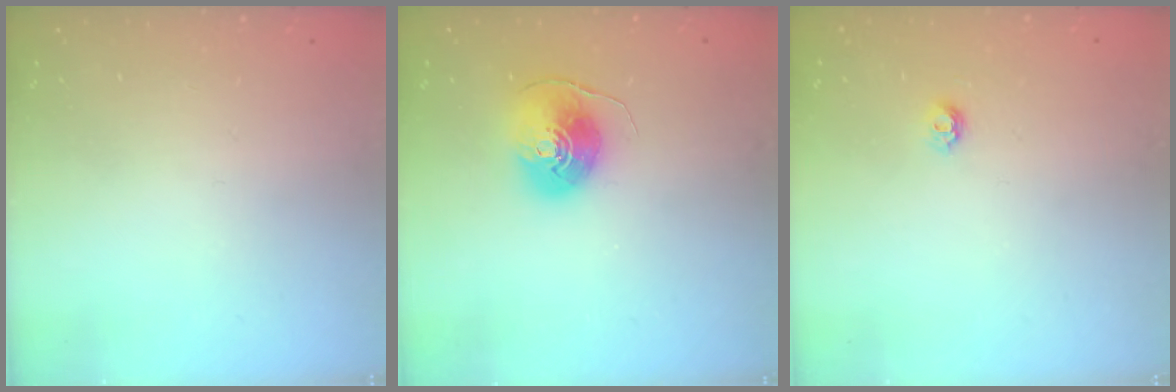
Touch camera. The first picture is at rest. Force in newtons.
{"total": 8.1, "press": 8.0, "slide": 0.3}
{"total": 4.3, "press": 4.2, "slide": 0.5}